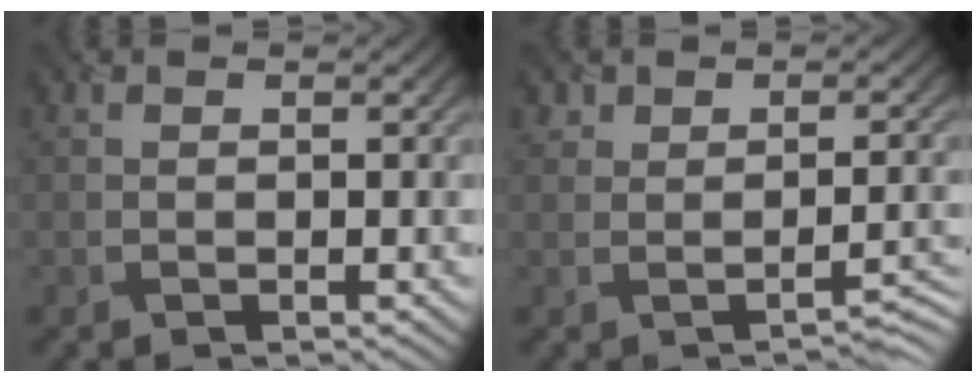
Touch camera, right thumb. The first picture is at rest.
{"total": 1.7, "force": [-0.4, 1.1, 1.2], "torque": [-0.013, 0.004, -0.007]}